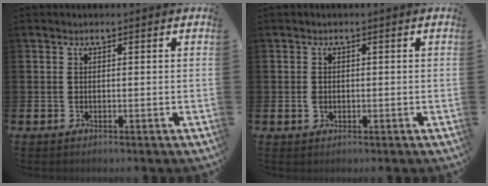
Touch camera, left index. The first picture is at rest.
{"total": 1.1, "force": [-0.7, 0.8, 0.3], "torque": [-0.001, 0.006, -0.016]}